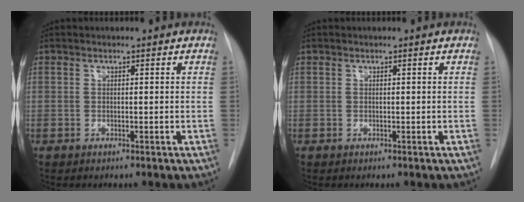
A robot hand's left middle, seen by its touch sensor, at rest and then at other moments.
{"total": 0.0}